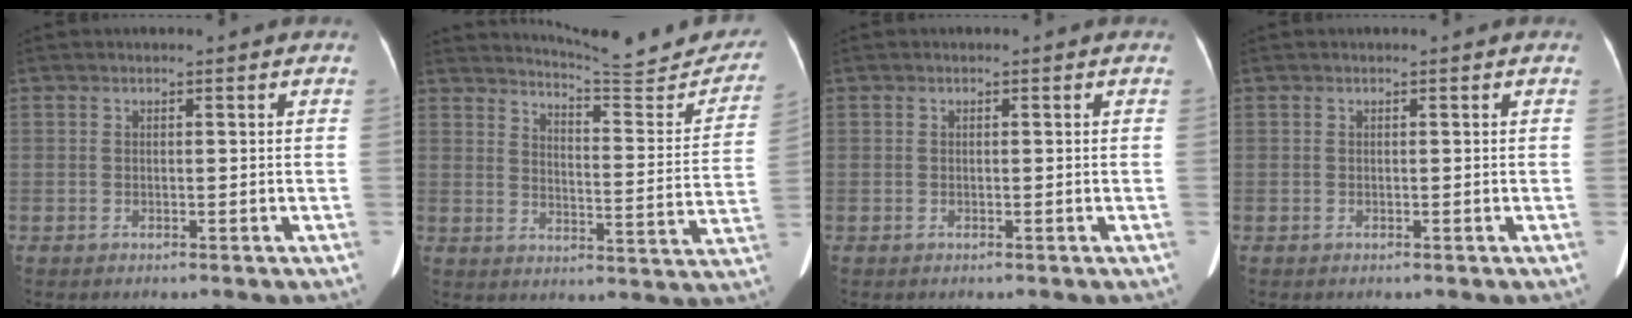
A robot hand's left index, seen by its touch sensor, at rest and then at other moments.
{"total": 17.2, "force": [16.5, 1.4, 4.4], "torque": [-0.052, -0.070, 0.197]}
{"total": 0.0}
{"total": 0.0}